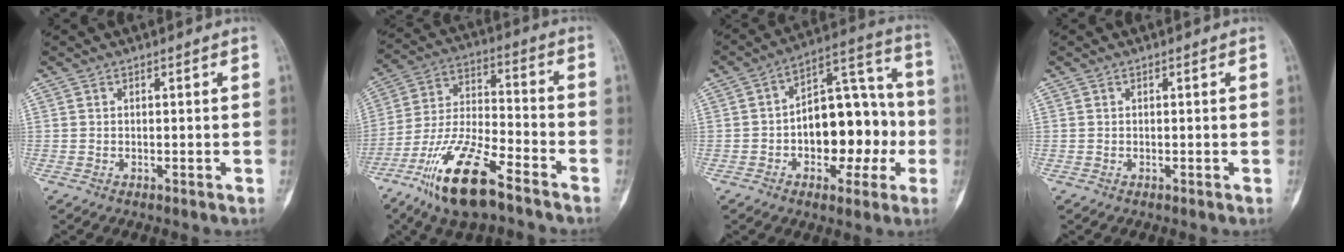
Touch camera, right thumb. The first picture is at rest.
{"total": 17.1, "force": [-10.8, 5.1, 12.2], "torque": [-0.236, 0.058, -0.201]}
{"total": 17.4, "force": [-2.9, 10.3, 13.8], "torque": [-0.158, 0.053, -0.038]}
{"total": 0.0}